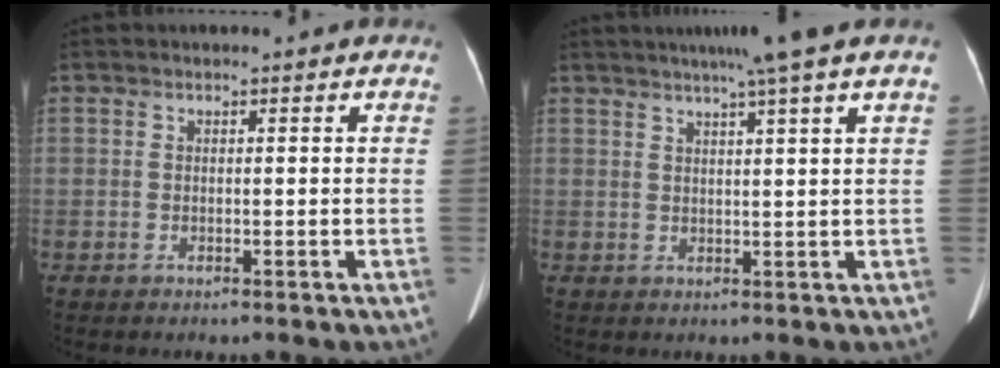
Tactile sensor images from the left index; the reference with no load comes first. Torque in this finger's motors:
{"motor_torque": [0.63, -1.51, 0.36, 0.08]}